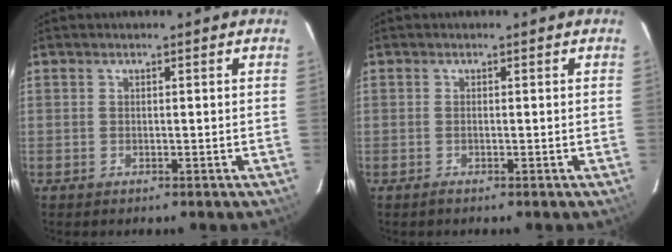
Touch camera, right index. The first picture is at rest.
{"total": 0.7, "force": [-0.4, -0.2, 0.5], "torque": [-0.008, -0.001, -0.009]}